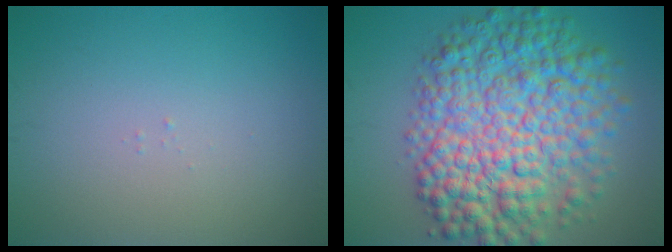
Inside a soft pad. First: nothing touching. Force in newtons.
{"total": 11.5, "press": 11.5, "slide": 0.1}